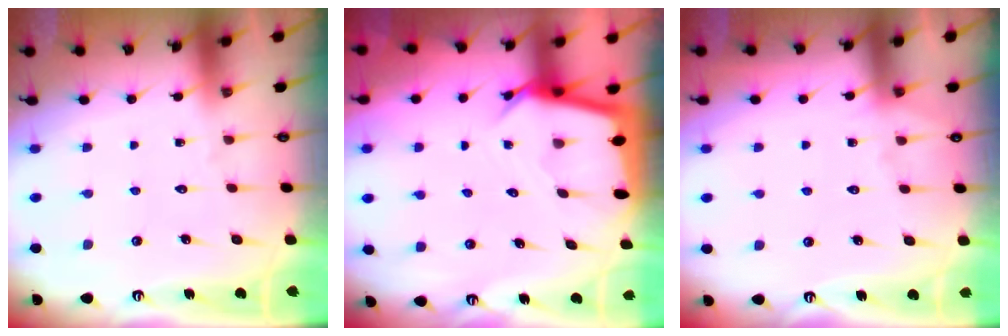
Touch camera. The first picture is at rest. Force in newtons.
{"total": 4.0, "press": 4.0, "slide": 0.4}
{"total": 5.4, "press": 5.4, "slide": 0.6}